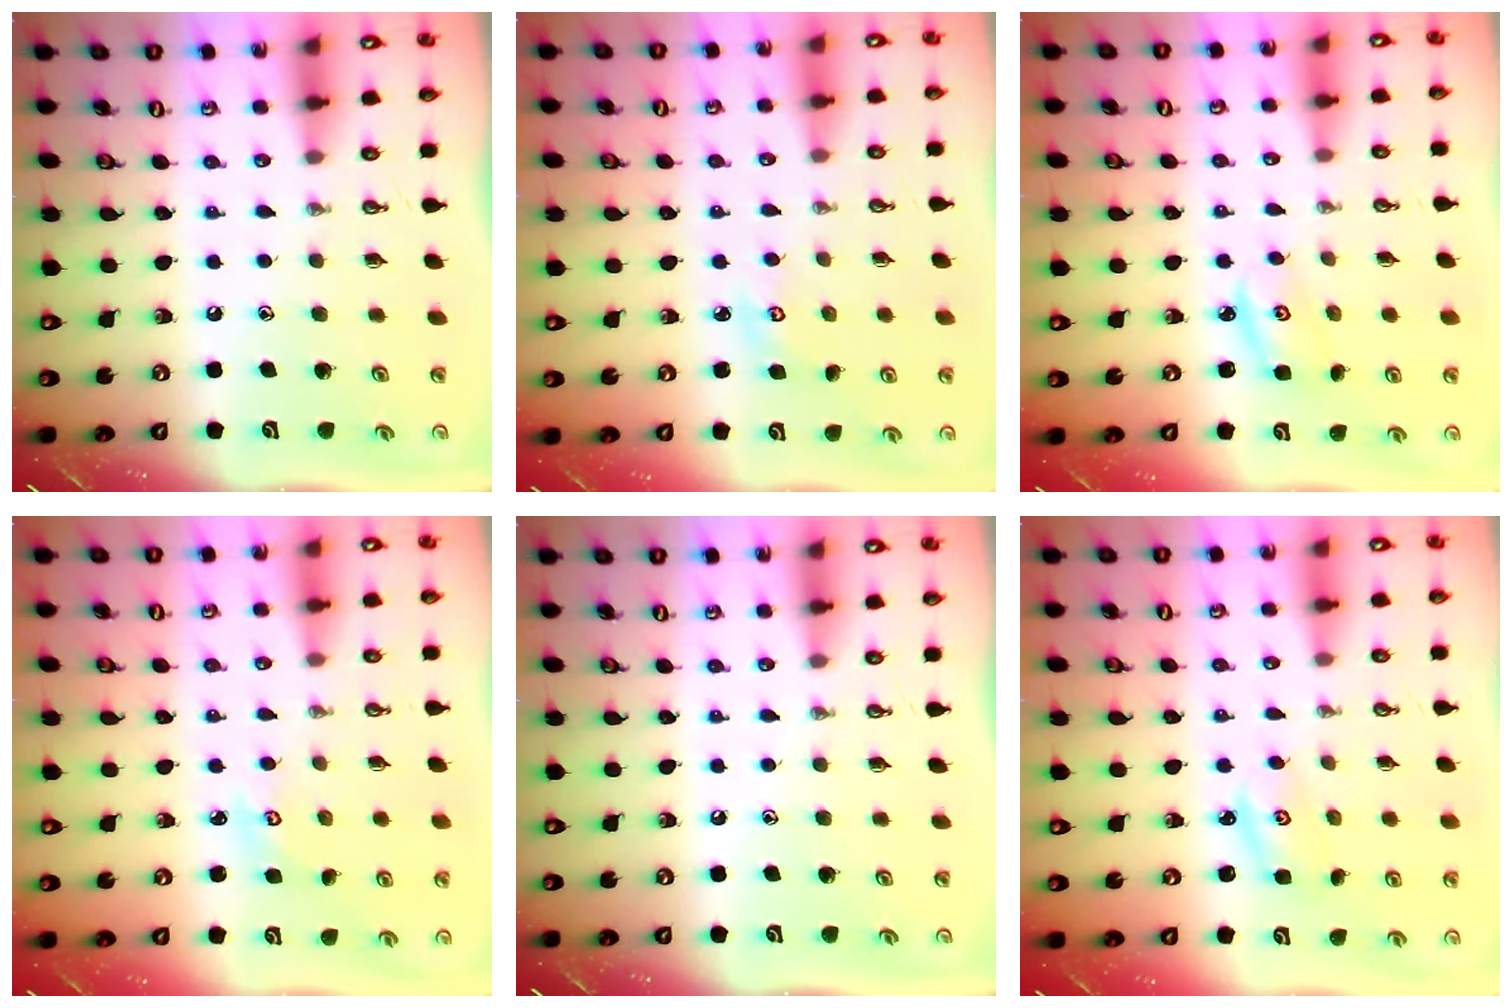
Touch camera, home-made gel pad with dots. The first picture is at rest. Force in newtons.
{"total": 3.7, "press": 3.7, "slide": 0.4}
{"total": 2.9, "press": 2.9, "slide": 0.2}
{"total": 2.8, "press": 2.8, "slide": 0.3}
{"total": 0.0}
{"total": 2.7, "press": 2.7, "slide": 0.4}